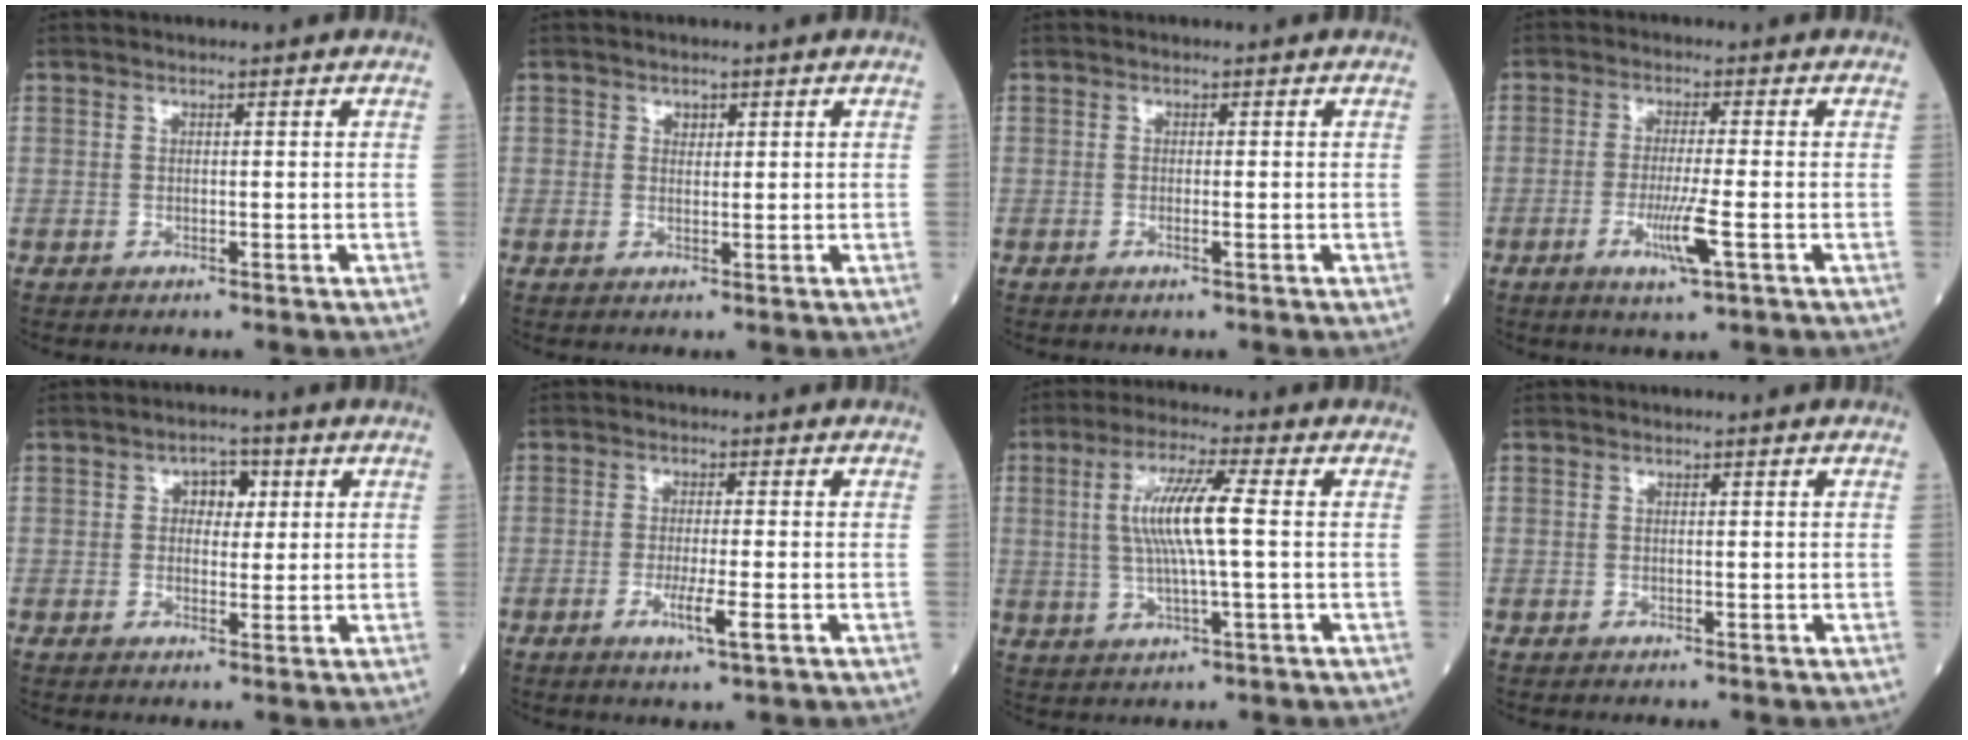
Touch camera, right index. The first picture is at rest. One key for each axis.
{"total": 1.3, "fx": 0.6, "fy": 1.0, "fz": 0.5, "tx": -0.001, "ty": 0.000, "tz": 0.008}
{"total": 0.7, "fx": -0.3, "fy": -0.1, "fz": 0.7, "tx": -0.013, "ty": 0.000, "tz": -0.006}
{"total": 5.8, "fx": -2.1, "fy": -0.2, "fz": 5.4, "tx": -0.104, "ty": -0.014, "tz": -0.040}
{"total": 3.5, "fx": 1.0, "fy": 2.3, "fz": 2.4, "tx": -0.029, "ty": 0.010, "tz": 0.013}
{"total": 4.2, "fx": -1.6, "fy": 0.0, "fz": 3.9, "tx": -0.071, "ty": -0.009, "tz": -0.028}
{"total": 8.9, "fx": 1.0, "fy": 0.3, "fz": 8.8, "tx": -0.176, "ty": 0.005, "tz": 0.018}
{"total": 0.0}